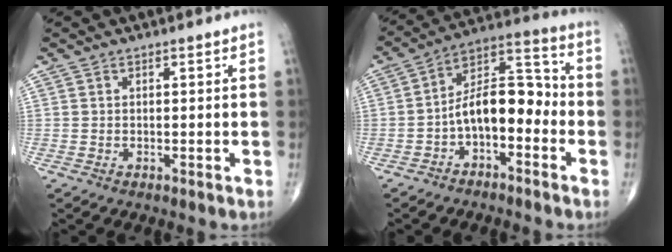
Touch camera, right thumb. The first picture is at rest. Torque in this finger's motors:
{"motor_torque": [1.42, 1.27, 0.67, -0.76, 0.10]}